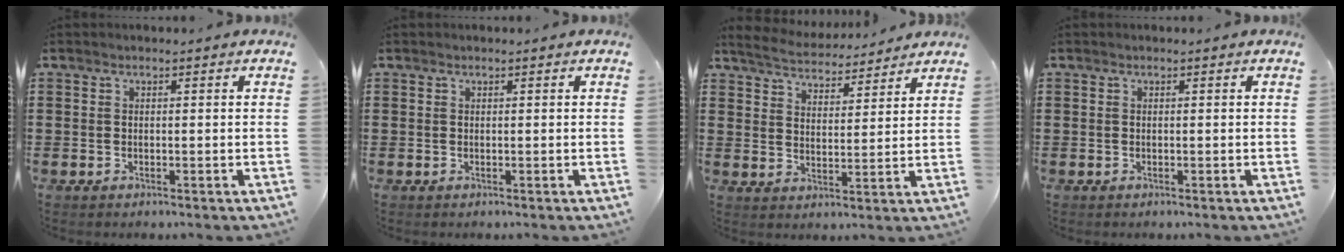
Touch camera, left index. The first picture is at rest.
{"total": 0.0}
{"total": 4.6, "force": [4.6, 0.3, 0.4], "torque": [-0.032, -0.027, 0.079]}
{"total": 0.0}